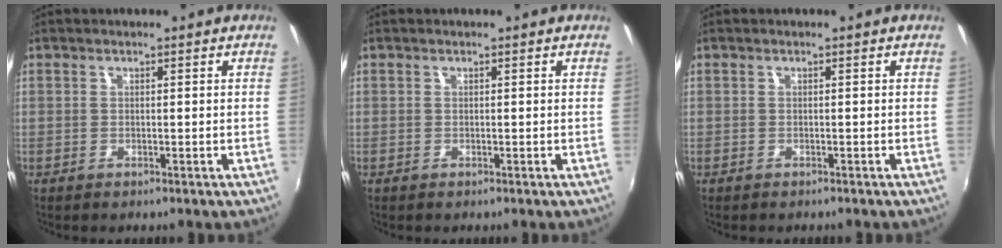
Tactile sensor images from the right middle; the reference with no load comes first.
{"total": 0.0}
{"total": 0.6, "force": [-0.6, 0.2, 0.2], "torque": [-0.004, -0.002, -0.009]}